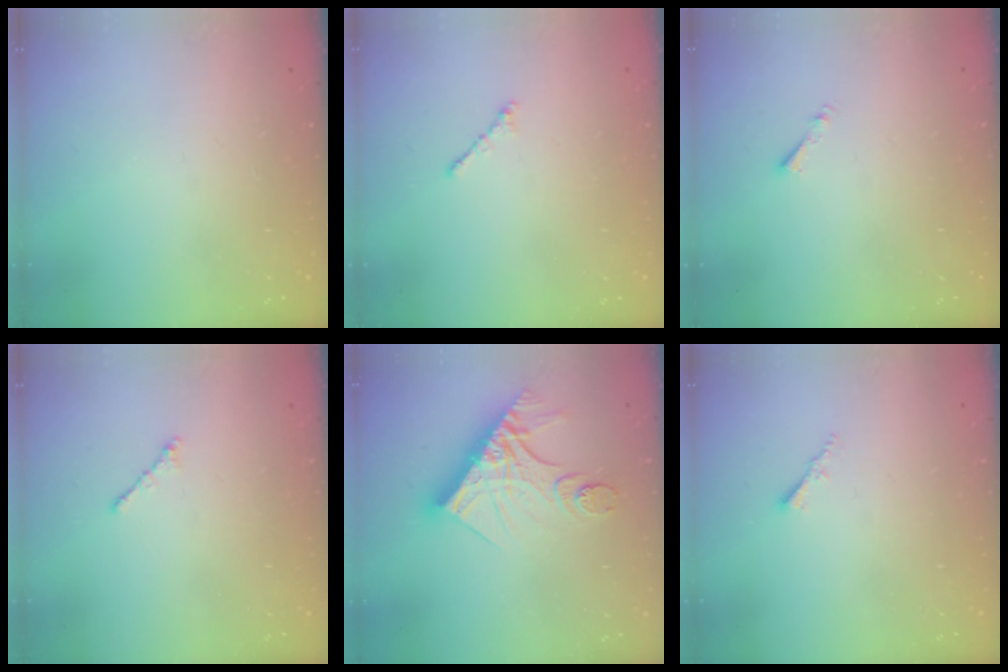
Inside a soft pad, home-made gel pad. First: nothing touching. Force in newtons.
{"total": 0.9, "press": 0.7, "slide": 0.5}
{"total": 0.8, "press": 0.7, "slide": 0.3}
{"total": 0.9, "press": 0.7, "slide": 0.5}
{"total": 16.2, "press": 16.2, "slide": 1.7}
{"total": 1.5, "press": 1.5, "slide": 0.4}